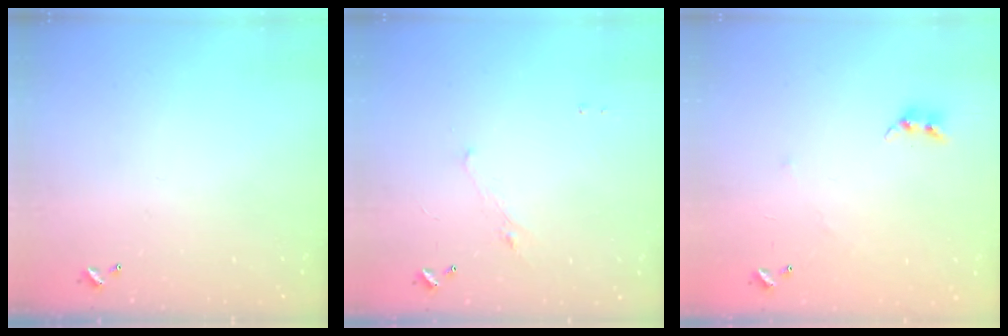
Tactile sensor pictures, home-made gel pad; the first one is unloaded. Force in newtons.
{"total": 1.3, "press": 1.2, "slide": 0.6}
{"total": 5.5, "press": 5.5, "slide": 0.7}